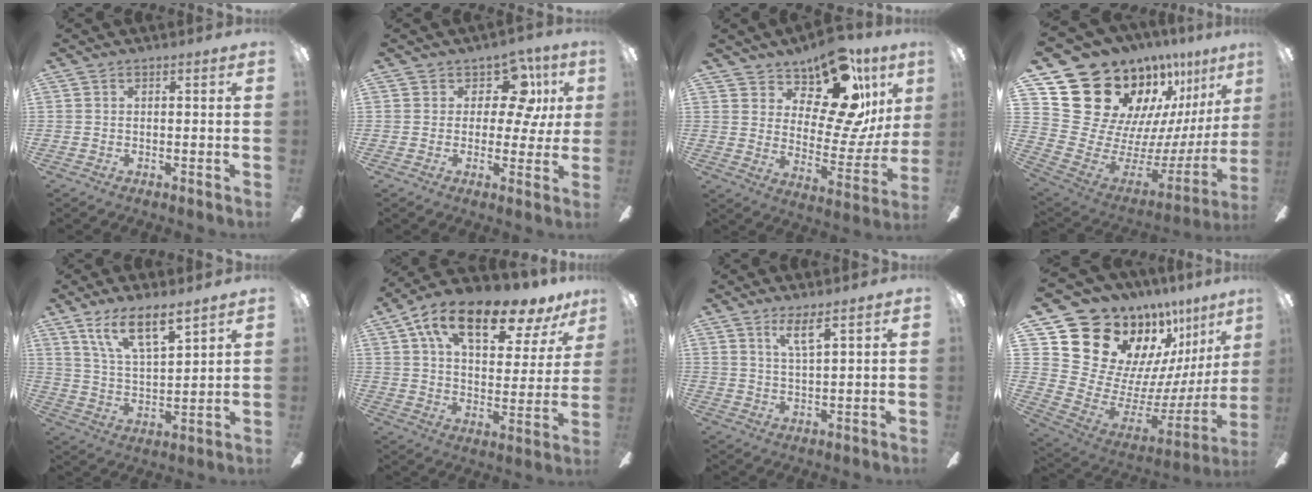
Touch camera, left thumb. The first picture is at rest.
{"total": 9.8, "force": [5.0, 6.0, 6.0], "torque": [-0.098, -0.021, 0.091]}
{"total": 18.4, "force": [12.7, 7.9, 10.7], "torque": [-0.145, -0.104, 0.214]}
{"total": 22.6, "force": [17.3, 12.2, 7.7], "torque": [-0.122, -0.155, 0.353]}
{"total": 11.1, "force": [8.5, 3.0, 6.4], "torque": [-0.128, -0.045, 0.156]}
{"total": 18.6, "force": [12.0, 7.8, 11.9], "torque": [-0.196, -0.066, 0.202]}
{"total": 5.3, "force": [3.8, 0.8, 3.6], "torque": [-0.072, -0.012, 0.064]}
{"total": 21.3, "force": [16.1, 11.2, 8.3], "torque": [-0.155, -0.137, 0.322]}